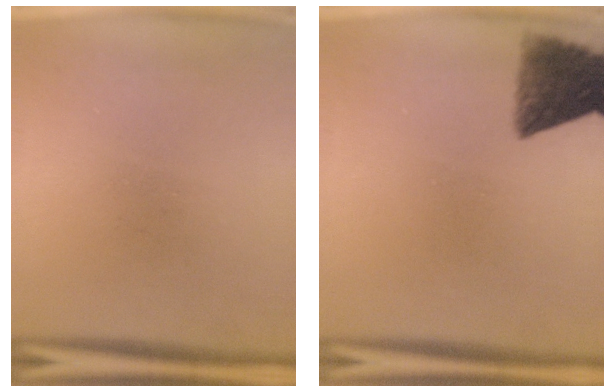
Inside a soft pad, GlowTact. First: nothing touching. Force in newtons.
{"total": 8.8}